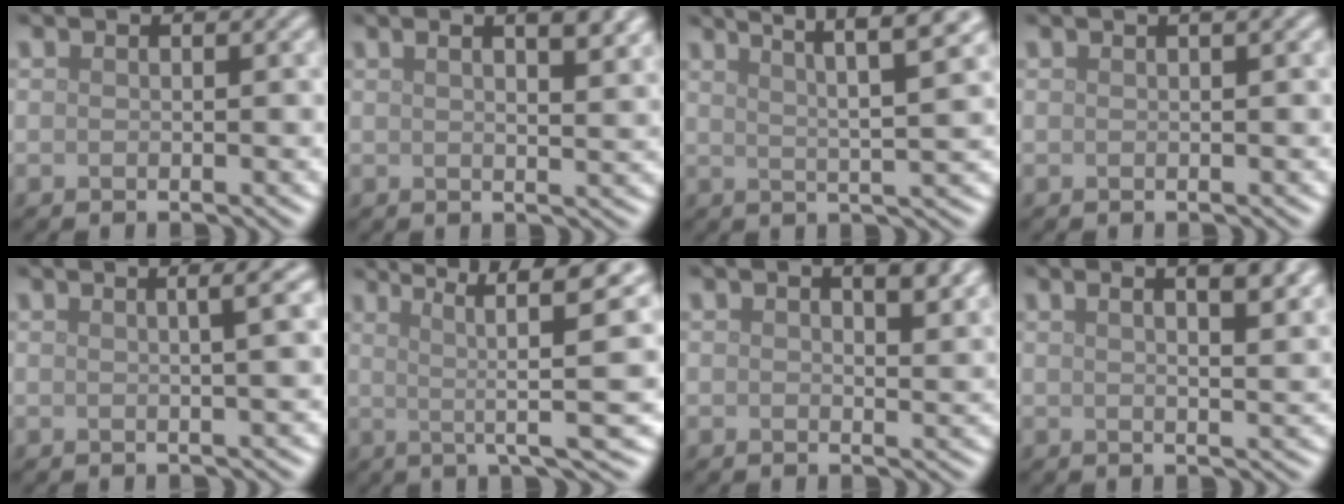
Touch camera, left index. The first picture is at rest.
{"total": 5.7, "force": [2.9, 2.0, 4.5], "torque": [-0.037, 0.021, 0.018]}
{"total": 8.1, "force": [5.1, 1.5, 6.1], "torque": [-0.079, 0.032, 0.056]}
{"total": 1.5, "force": [0.7, 0.4, 1.3], "torque": [-0.013, 0.005, 0.004]}
{"total": 4.4, "force": [1.4, 1.6, 3.9], "torque": [-0.027, 0.024, -0.009]}
{"total": 8.6, "force": [2.1, 1.1, 8.2], "torque": [-0.122, 0.019, 0.039]}
{"total": 3.5, "force": [1.6, 1.4, 2.8], "torque": [-0.037, -0.001, 0.026]}
{"total": 6.7, "force": [3.2, 2.5, 5.3], "torque": [-0.042, 0.029, 0.020]}